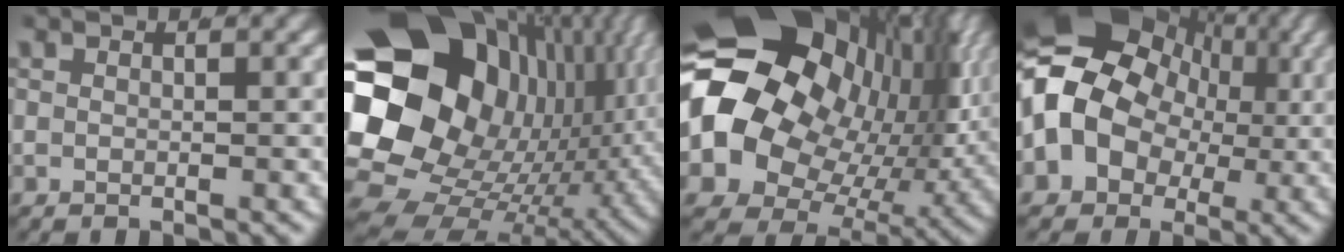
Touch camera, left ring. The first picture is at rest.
{"total": 31.1, "force": [1.3, 22.3, 21.6], "torque": [-0.342, -0.033, 0.019]}
{"total": 29.0, "force": [3.5, 21.6, 19.1], "torque": [-0.326, -0.035, 0.041]}
{"total": 18.2, "force": [2.6, 14.6, 10.6], "torque": [-0.223, -0.019, 0.033]}